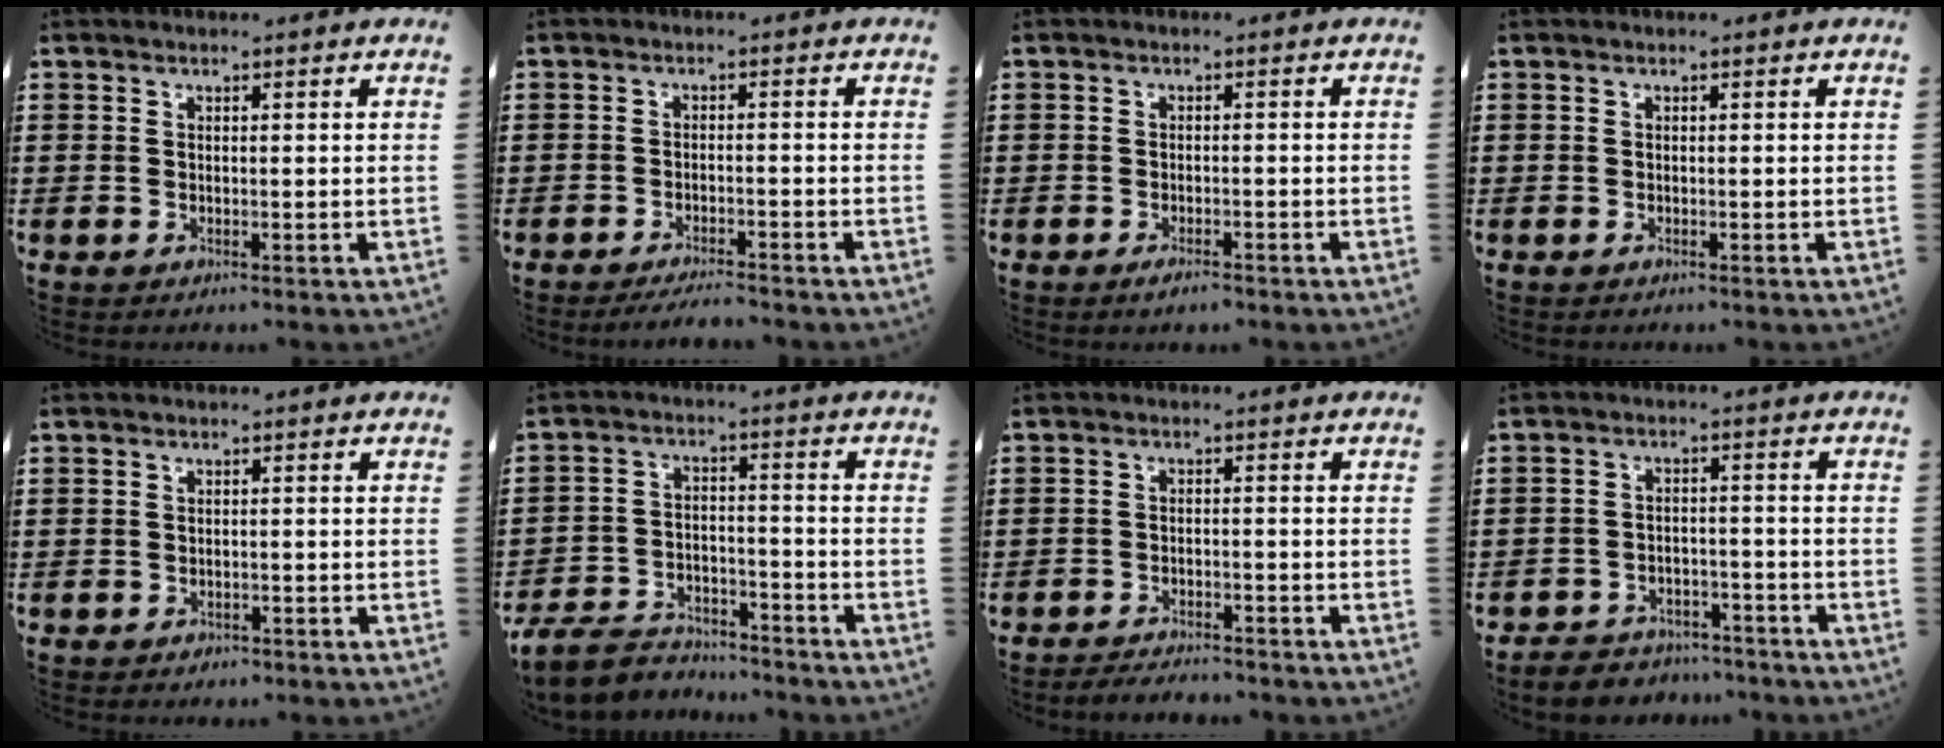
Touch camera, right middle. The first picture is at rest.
{"total": 2.6, "force": [-2.5, 0.1, 0.8], "torque": [-0.014, 0.002, -0.050]}
{"total": 1.5, "force": [-1.2, 0.3, 0.8], "torque": [-0.017, -0.005, -0.021]}
{"total": 0.0}
{"total": 0.6, "force": [-0.6, 0.3, 0.0], "torque": [-0.001, 0.003, -0.014]}
{"total": 5.8, "force": [-5.4, 1.7, 1.3], "torque": [-0.040, 0.004, -0.111]}
{"total": 2.6, "force": [-2.6, 0.2, 0.1], "torque": [-0.008, 0.001, -0.055]}
{"total": 4.0, "force": [-3.8, 1.0, -0.1], "torque": [-0.004, 0.008, -0.082]}